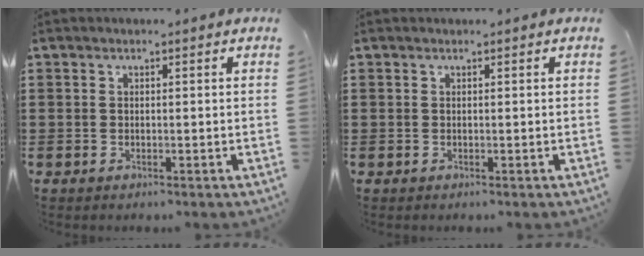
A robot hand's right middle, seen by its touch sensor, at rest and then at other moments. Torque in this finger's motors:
{"motor_torque": [0.15, 0.15, 0.04, 0.00]}